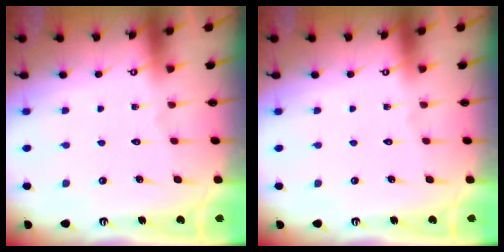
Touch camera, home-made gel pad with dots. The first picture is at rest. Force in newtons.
{"total": 0.0}